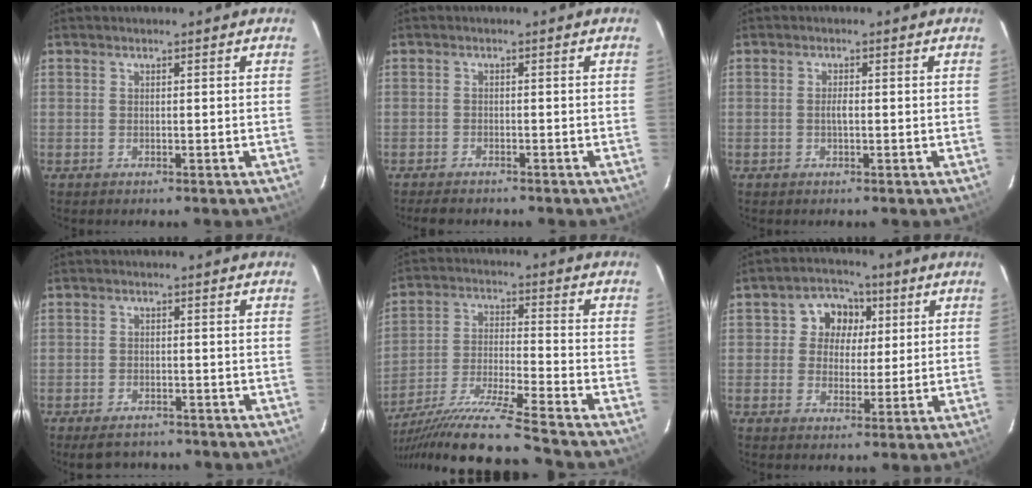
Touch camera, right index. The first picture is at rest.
{"total": 3.8, "force": [-3.4, 1.1, 1.3], "torque": [-0.034, -0.006, -0.053]}
{"total": 1.4, "force": [-0.2, 0.5, 1.3], "torque": [-0.026, 0.002, -0.006]}
{"total": 6.3, "force": [-5.2, 2.9, 2.1], "torque": [-0.050, -0.001, -0.073]}
{"total": 17.9, "force": [-15.1, -1.6, 9.5], "torque": [-0.184, -0.041, -0.270]}
{"total": 7.0, "force": [1.4, 6.3, 2.5], "torque": [-0.036, 0.023, 0.018]}